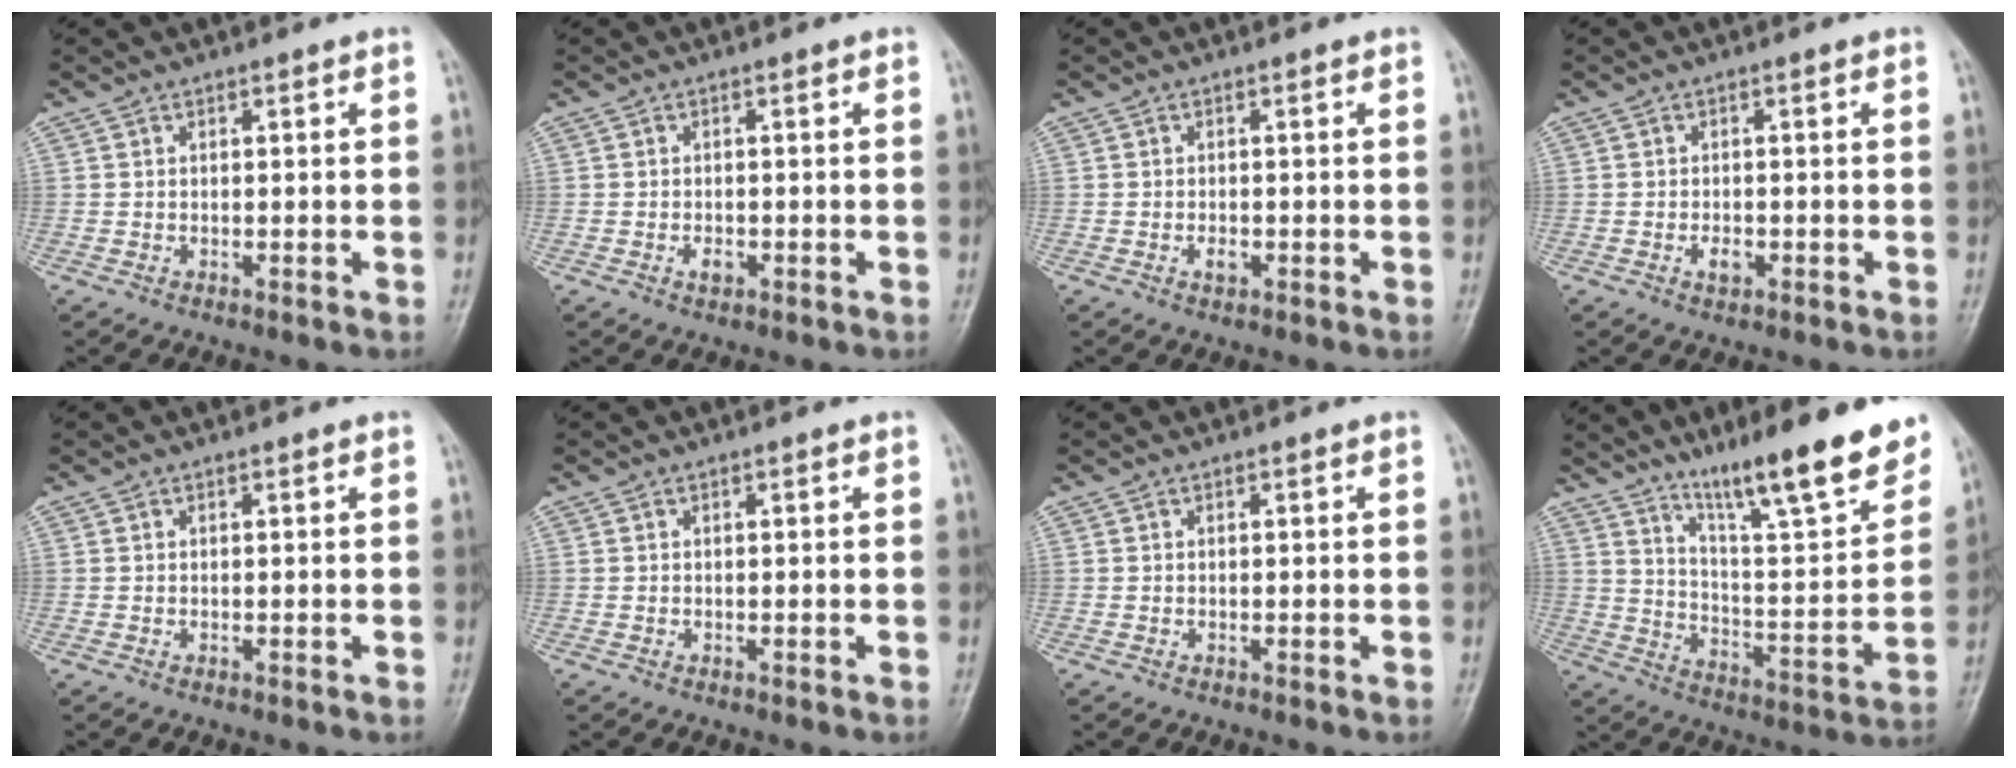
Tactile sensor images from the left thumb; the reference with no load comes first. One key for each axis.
{"total": 1.5, "fx": -0.6, "fy": 0.9, "fz": 1.0, "tx": -0.016, "ty": 0.002, "tz": -0.009}
{"total": 1.4, "fx": -0.5, "fy": 0.8, "fz": 1.0, "tx": -0.016, "ty": 0.000, "tz": -0.007}
{"total": 2.0, "fx": -0.7, "fy": 1.2, "fz": 1.4, "tx": -0.023, "ty": 0.002, "tz": -0.011}
{"total": 0.0}
{"total": 0.0}
{"total": 0.0}
{"total": 19.3, "fx": 13.9, "fy": 3.0, "fz": 13.1, "tx": -0.168, "ty": -0.079, "tz": 0.227}